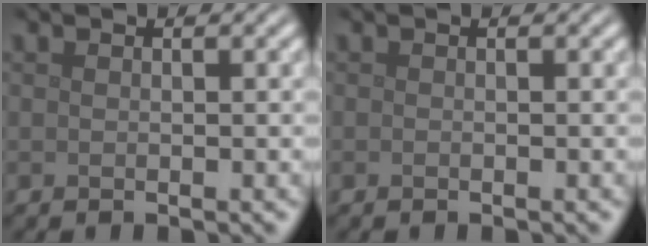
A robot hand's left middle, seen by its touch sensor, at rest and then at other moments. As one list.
[{"total": 0.0}]